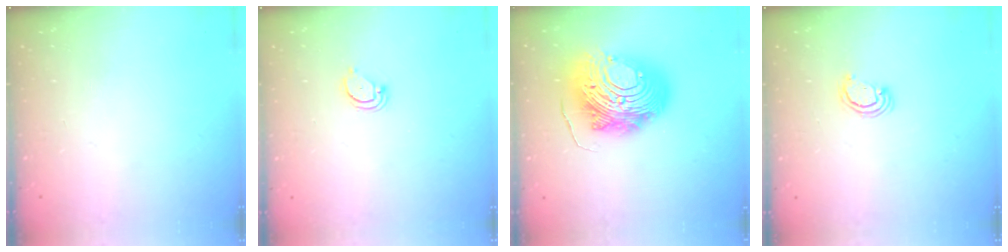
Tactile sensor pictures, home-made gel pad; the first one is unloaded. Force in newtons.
{"total": 2.1, "press": 2.1, "slide": 0.2}
{"total": 20.1, "press": 20.0, "slide": 2.0}
{"total": 2.6, "press": 2.5, "slide": 0.2}